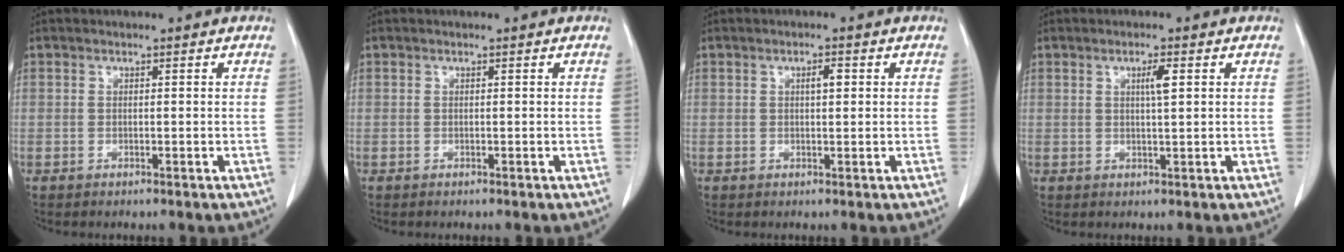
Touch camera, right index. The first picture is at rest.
{"total": 0.0}
{"total": 1.7, "force": [0.5, 0.5, 1.5], "torque": [-0.025, 0.003, 0.008]}
{"total": 2.3, "force": [0.8, 0.1, 2.2], "torque": [-0.038, 0.000, 0.013]}